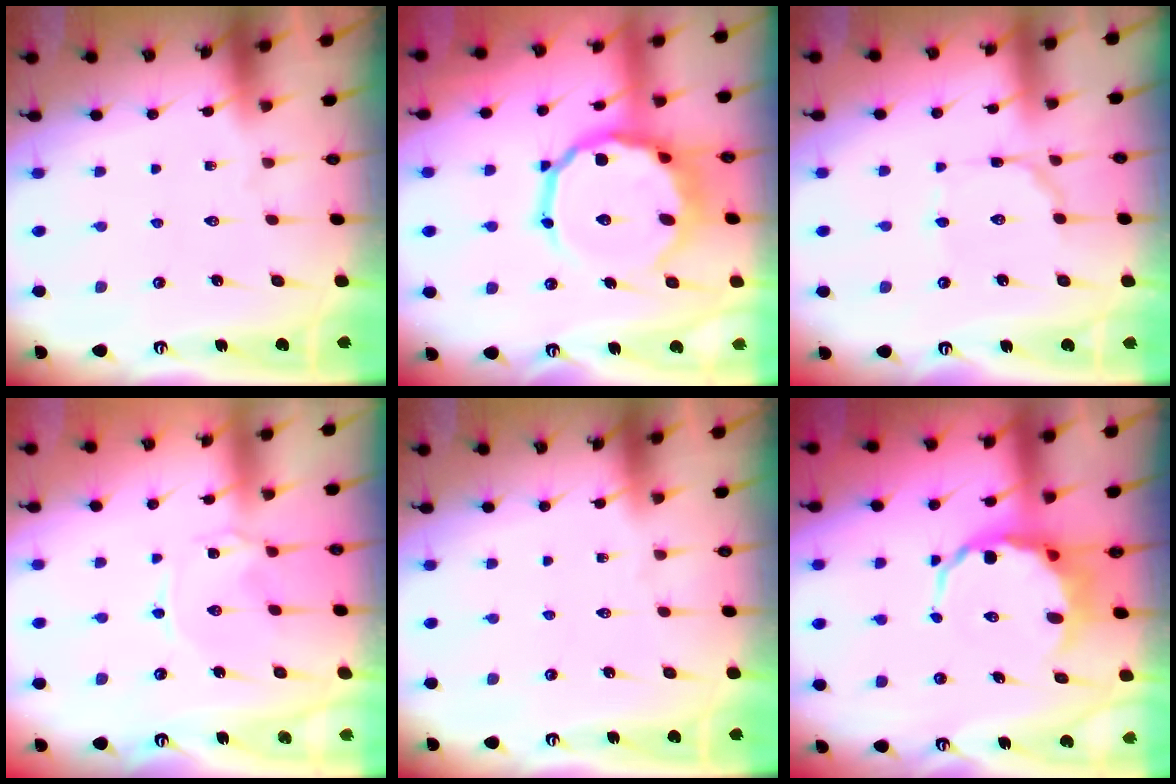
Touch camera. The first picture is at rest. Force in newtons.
{"total": 16.5, "press": 16.1, "slide": 3.3}
{"total": 3.7, "press": 3.7, "slide": 0.3}
{"total": 0.8, "press": 0.7, "slide": 0.3}
{"total": 0.0}
{"total": 6.6, "press": 6.3, "slide": 2.1}